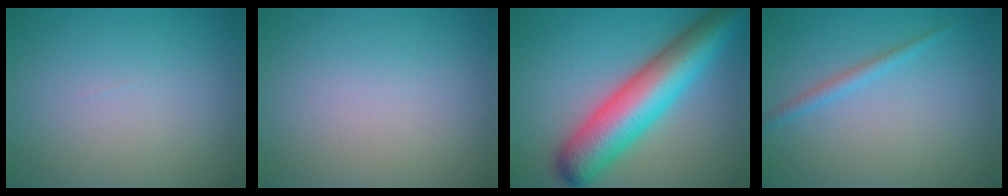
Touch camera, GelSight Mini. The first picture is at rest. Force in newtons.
{"total": 0.0}
{"total": 10.1, "press": 10.1, "slide": 0.4}
{"total": 1.3, "press": 1.3, "slide": 0.1}